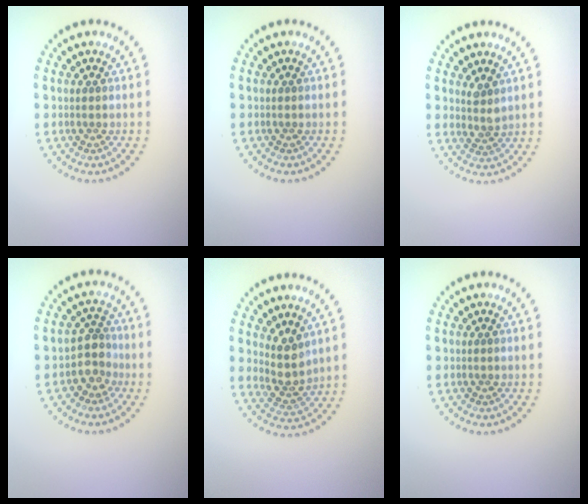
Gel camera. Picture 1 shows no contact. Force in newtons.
{"total": 0.0}
{"total": 1.8, "press": 1.3, "slide": 1.2}
{"total": 2.5, "press": 2.0, "slide": 1.4}
{"total": 2.9, "press": 2.3, "slide": 1.8}
{"total": 0.0}